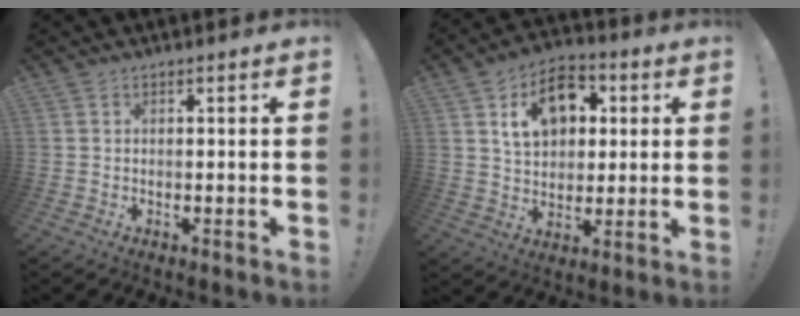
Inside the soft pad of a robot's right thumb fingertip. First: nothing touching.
{"total": 14.6, "force": [5.3, 10.6, 8.5], "torque": [-0.118, -0.009, 0.101]}